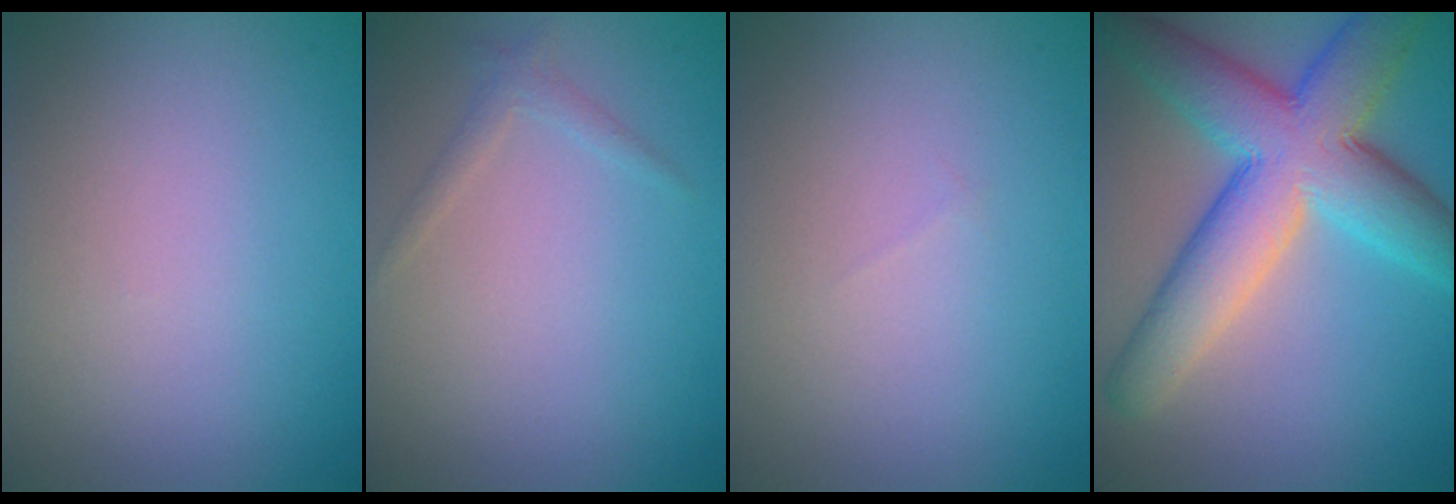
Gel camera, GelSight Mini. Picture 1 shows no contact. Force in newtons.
{"total": 1.1, "press": 1.1, "slide": 0.1}
{"total": 0.0}
{"total": 10.6, "press": 10.6, "slide": 0.3}